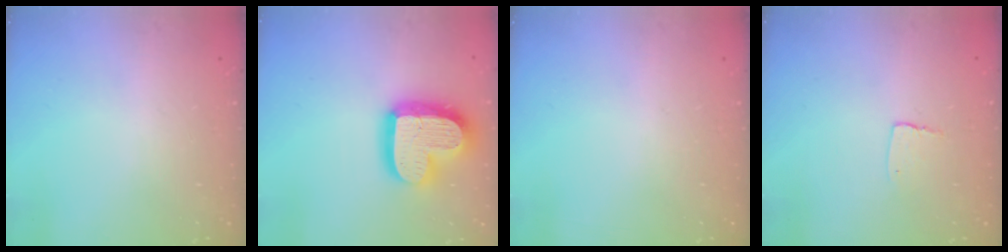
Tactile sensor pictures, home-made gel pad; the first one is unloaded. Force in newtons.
{"total": 20.7, "press": 20.7, "slide": 1.7}
{"total": 0.0}
{"total": 3.8, "press": 3.8, "slide": 0.4}